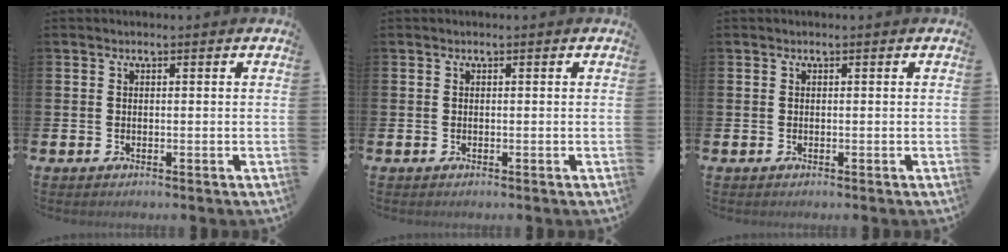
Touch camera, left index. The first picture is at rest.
{"total": 0.0}
{"total": 0.0}